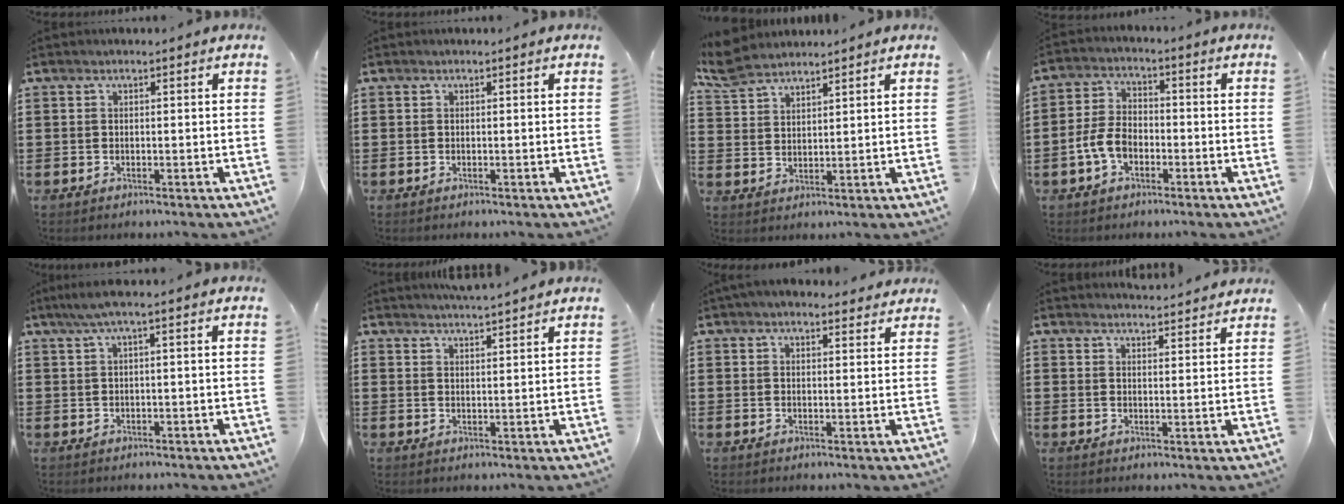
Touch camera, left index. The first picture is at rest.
{"total": 0.0}
{"total": 5.4, "force": [4.9, 1.7, 1.8], "torque": [-0.052, -0.006, 0.092]}
{"total": 5.6, "force": [-2.1, 3.4, 3.9], "torque": [-0.103, 0.000, -0.049]}
{"total": 2.1, "force": [0.2, 0.0, 2.1], "torque": [-0.036, 0.000, 0.001]}
{"total": 2.7, "force": [2.7, -0.2, 0.3], "torque": [-0.012, -0.008, 0.051]}
{"total": 3.0, "force": [2.8, 0.9, 0.9], "torque": [-0.025, -0.002, 0.052]}
{"total": 2.9, "force": [2.9, -0.1, 0.0], "torque": [-0.001, -0.016, 0.052]}